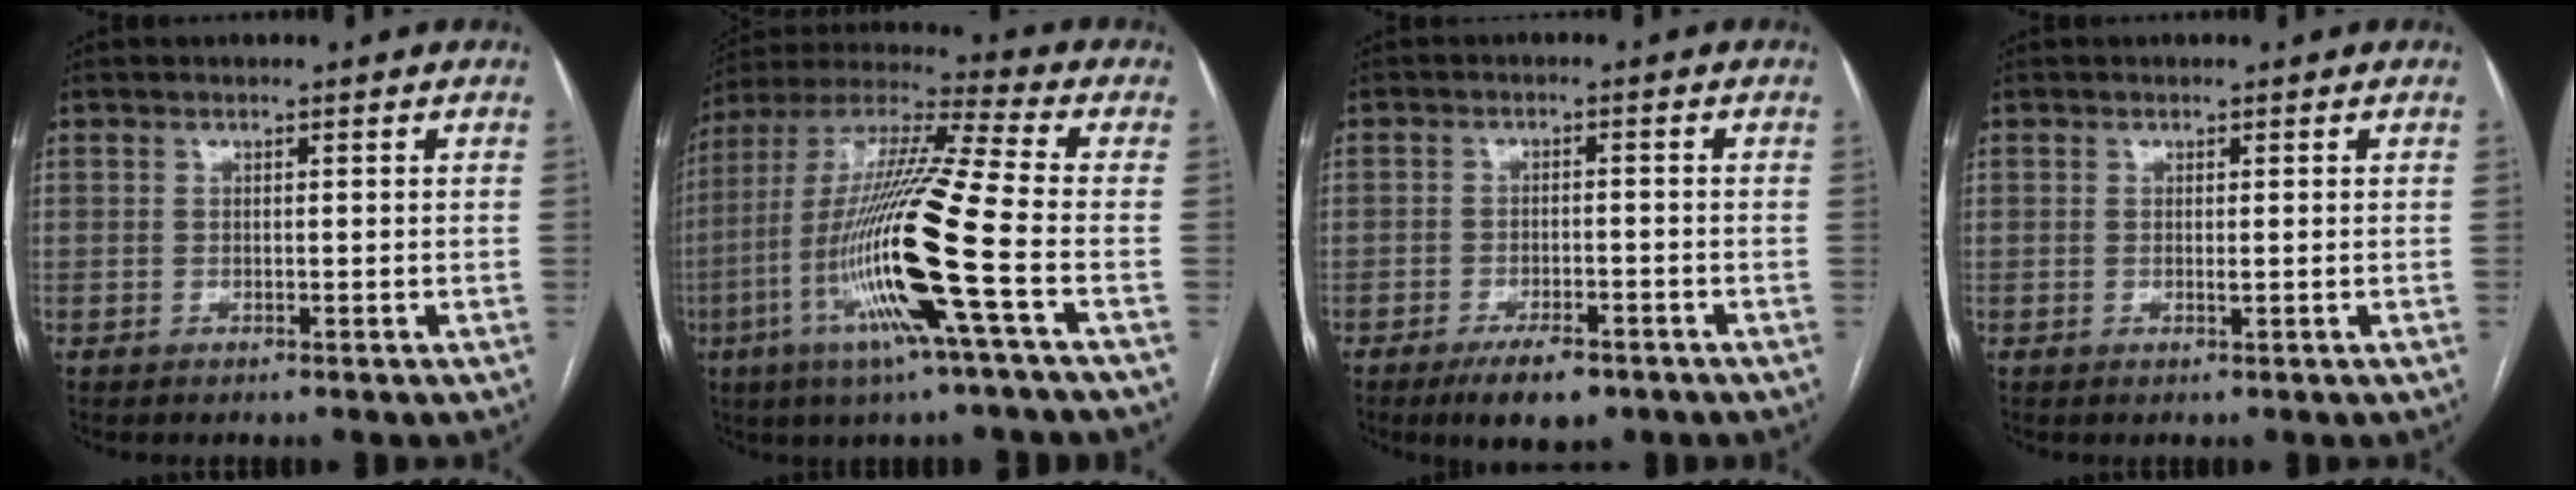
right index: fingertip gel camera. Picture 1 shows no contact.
{"total": 19.6, "force": [-6.0, -0.6, 18.6], "torque": [-0.387, -0.020, -0.127]}
{"total": 6.3, "force": [-4.2, 2.2, 4.1], "torque": [-0.069, -0.005, -0.062]}
{"total": 0.5, "force": [0.1, 0.0, 0.5], "torque": [-0.011, -0.003, 0.001]}